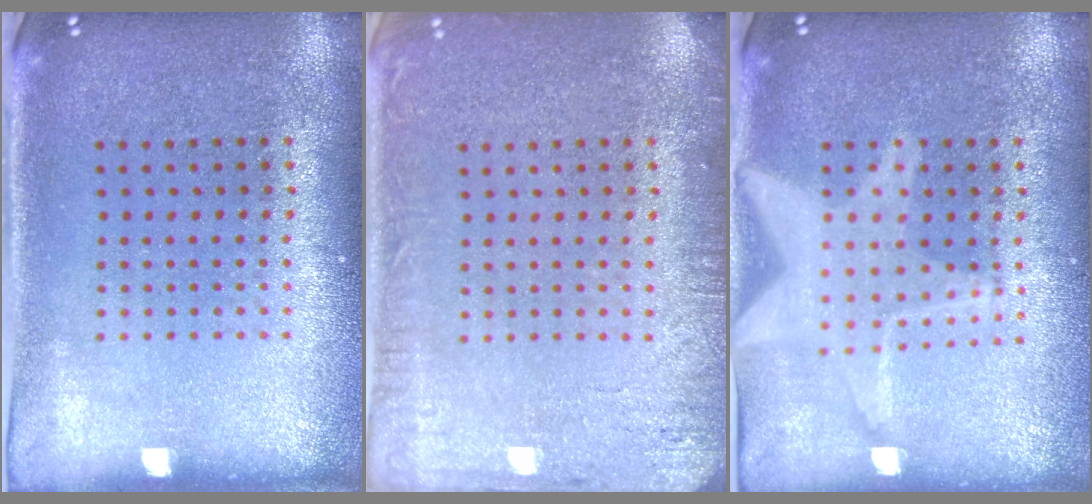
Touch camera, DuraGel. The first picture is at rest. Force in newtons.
{"total": 2.9, "press": 2.8, "slide": 0.4}
{"total": 3.0, "press": 3.0, "slide": 0.3}